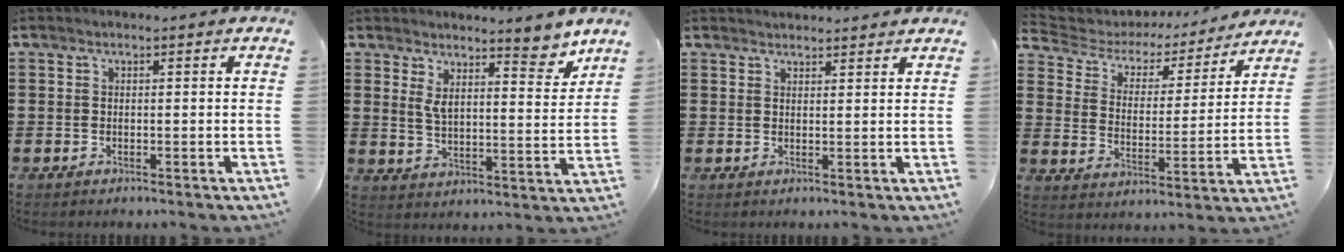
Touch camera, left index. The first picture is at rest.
{"total": 6.9, "force": [5.5, 1.5, 3.9], "torque": [-0.071, -0.032, 0.092]}
{"total": 1.6, "force": [1.6, 0.0, -0.1], "torque": [-0.002, 0.001, 0.032]}
{"total": 4.2, "force": [3.8, 1.5, 1.1], "torque": [-0.047, -0.027, 0.056]}